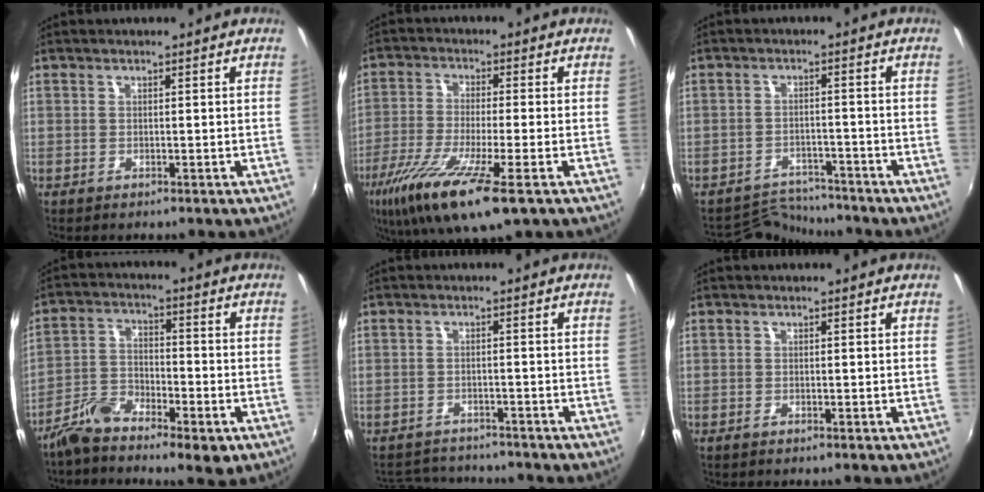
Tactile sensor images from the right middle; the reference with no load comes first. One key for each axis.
{"total": 15.1, "fx": -8.3, "fy": 2.5, "fz": 12.3, "tx": -0.253, "ty": -0.053, "tz": -0.154}
{"total": 5.5, "fx": -5.3, "fy": 1.0, "fz": -1.1, "tx": 0.005, "ty": 0.011, "tz": -0.089}
{"total": 8.7, "fx": -6.1, "fy": 3.2, "fz": 5.2, "tx": -0.107, "ty": -0.003, "tz": -0.116}
{"total": 7.0, "fx": -6.6, "fy": 2.0, "fz": 1.2, "tx": -0.040, "ty": 0.005, "tz": -0.102}
{"total": 0.5, "fx": -0.4, "fy": 0.1, "fz": 0.3, "tx": -0.006, "ty": -0.002, "tz": -0.009}